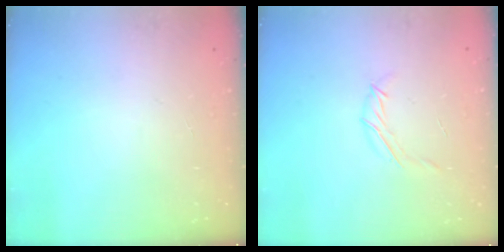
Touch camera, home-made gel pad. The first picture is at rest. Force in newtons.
{"total": 4.5, "press": 4.4, "slide": 0.9}